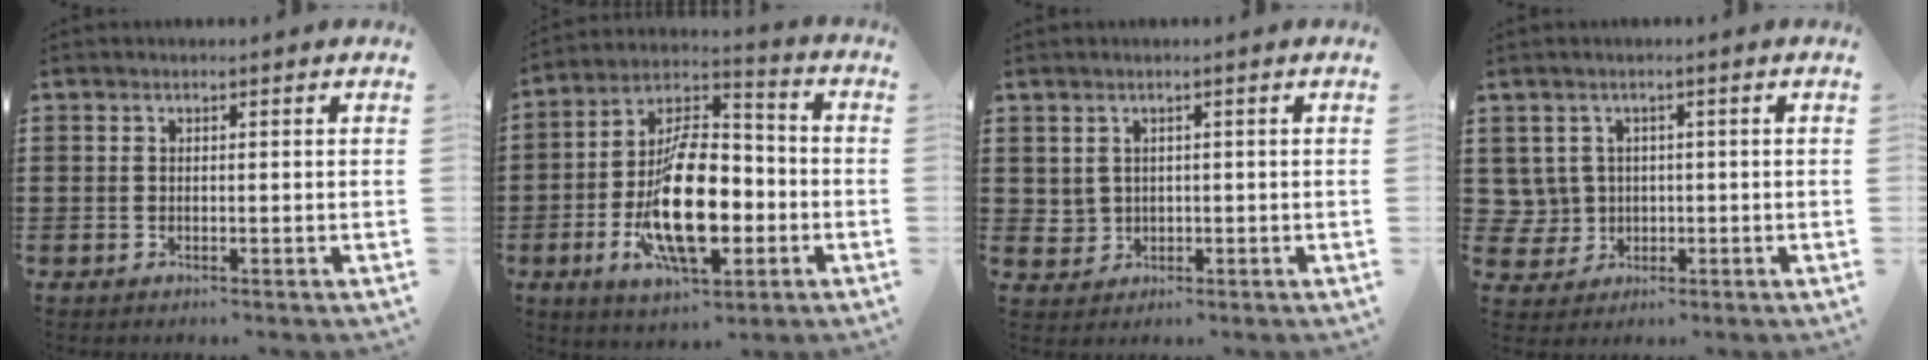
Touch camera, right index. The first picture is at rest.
{"total": 16.6, "force": [-4.3, 8.2, 13.7], "torque": [-0.269, -0.003, -0.078]}
{"total": 1.8, "force": [0.5, 1.7, 0.3], "torque": [-0.014, 0.007, 0.008]}
{"total": 3.3, "force": [0.2, 3.3, 0.3], "torque": [-0.032, 0.007, 0.000]}